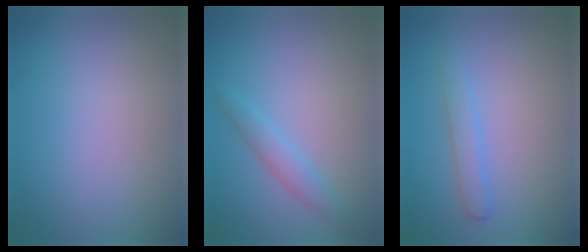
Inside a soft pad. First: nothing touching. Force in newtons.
{"total": 1.9, "press": 1.9, "slide": 0.1}
{"total": 1.7, "press": 1.7, "slide": 0.1}